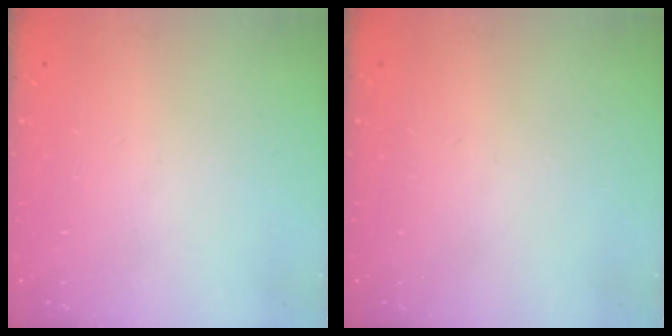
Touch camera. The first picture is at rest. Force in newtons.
{"total": 0.0}